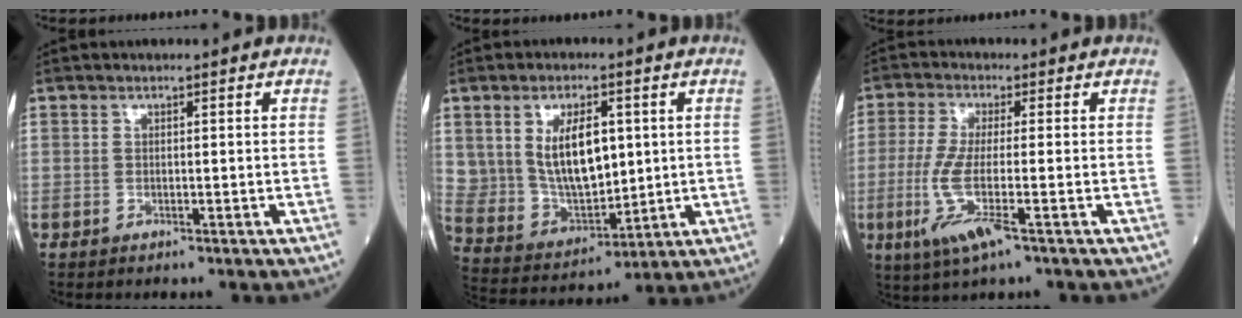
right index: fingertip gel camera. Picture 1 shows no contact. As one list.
[{"total": 11.6, "force": [2.9, 6.0, 9.5], "torque": [-0.184, 0.008, 0.069]}, {"total": 7.9, "force": [-2.9, 0.4, 7.4], "torque": [-0.165, -0.025, -0.064]}]